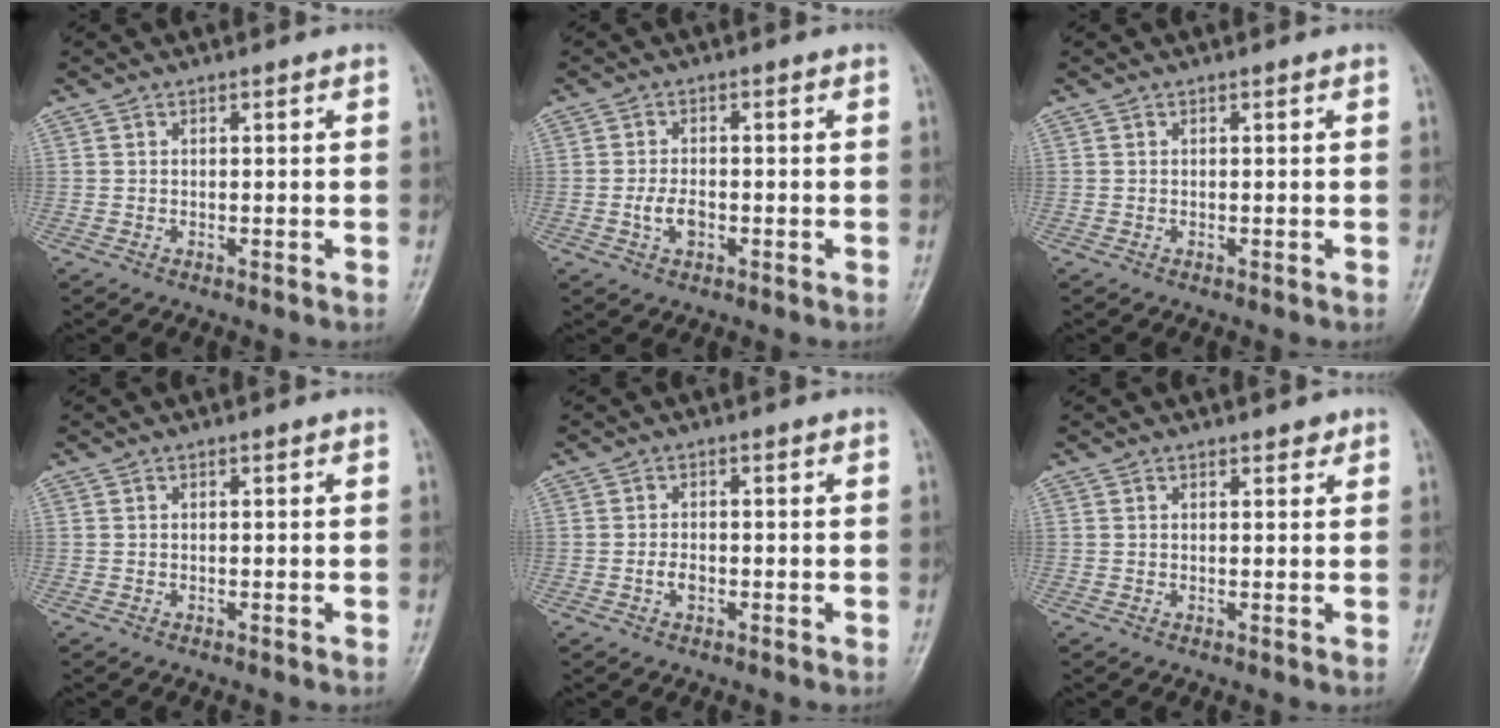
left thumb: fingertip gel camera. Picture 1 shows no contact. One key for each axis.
{"total": 3.5, "fx": -1.1, "fy": 2.1, "fz": 2.6, "tx": -0.047, "ty": 0.006, "tz": -0.021}
{"total": 0.0}
{"total": 0.0}
{"total": 2.0, "fx": -0.7, "fy": 1.3, "fz": 1.4, "tx": -0.023, "ty": 0.004, "tz": -0.015}
{"total": 1.5, "fx": 1.1, "fy": 0.7, "fz": 0.7, "tx": 0.000, "ty": -0.005, "tz": 0.011}